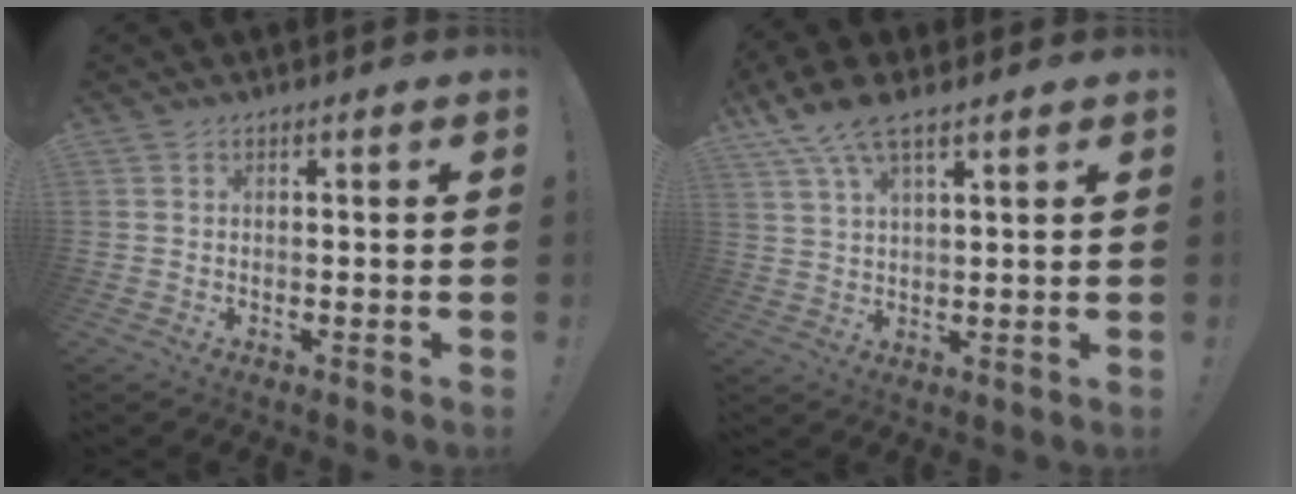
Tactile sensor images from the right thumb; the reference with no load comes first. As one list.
[{"total": 8.3, "force": [5.7, 2.7, 5.5], "torque": [-0.113, -0.015, 0.110]}]